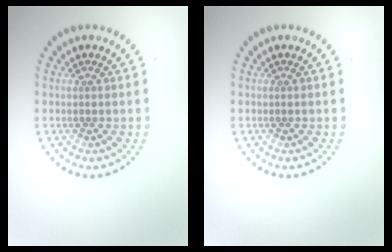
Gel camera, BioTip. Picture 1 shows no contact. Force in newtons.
{"total": 0.0}